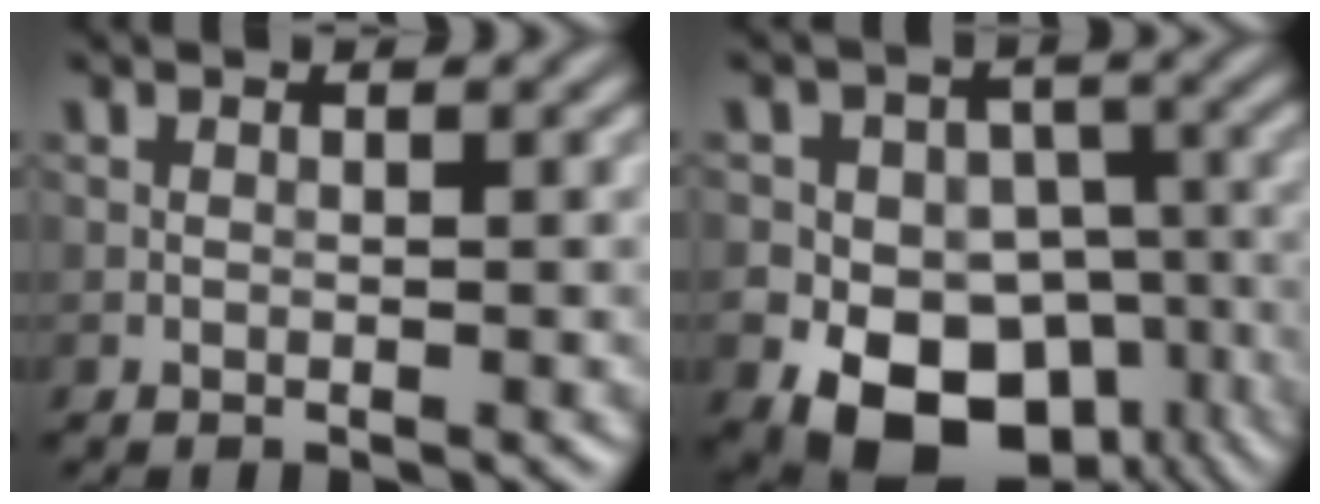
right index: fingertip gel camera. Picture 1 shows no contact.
{"total": 13.7, "force": [-6.7, 10.3, 6.0], "torque": [-0.071, -0.031, -0.118]}